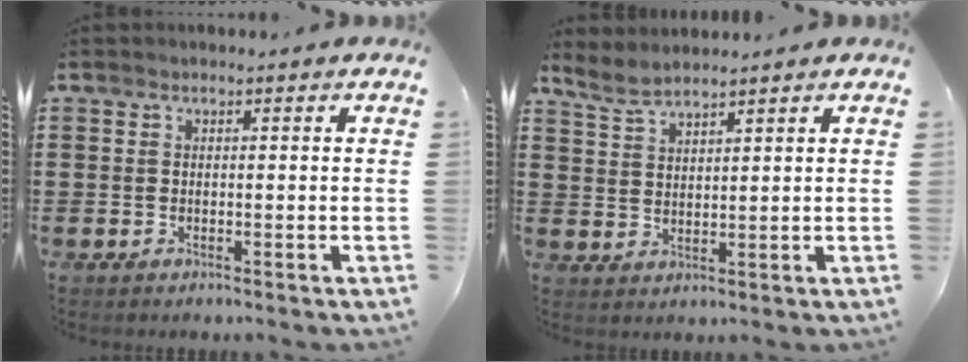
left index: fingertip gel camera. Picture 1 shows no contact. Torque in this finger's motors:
{"motor_torque": [0.25, 0.25, 0.10, 0.01]}